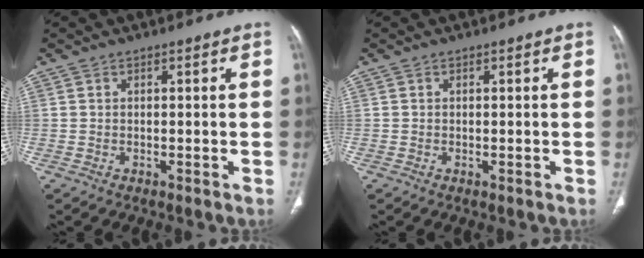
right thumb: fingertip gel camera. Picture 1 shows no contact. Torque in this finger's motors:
{"motor_torque": [-0.28, -0.02, -0.15, 0.63, 0.03]}